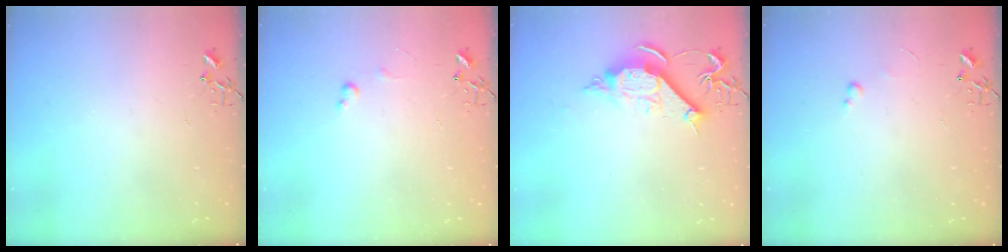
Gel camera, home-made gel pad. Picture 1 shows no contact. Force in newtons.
{"total": 4.2, "press": 4.2, "slide": 0.6}
{"total": 10.9, "press": 10.9, "slide": 0.7}
{"total": 2.4, "press": 2.3, "slide": 0.4}